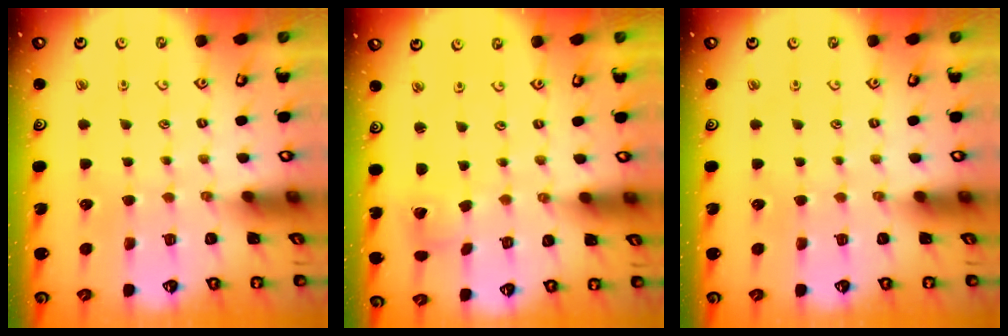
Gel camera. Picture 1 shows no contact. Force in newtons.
{"total": 2.7, "press": 2.7, "slide": 0.2}
{"total": 0.0}